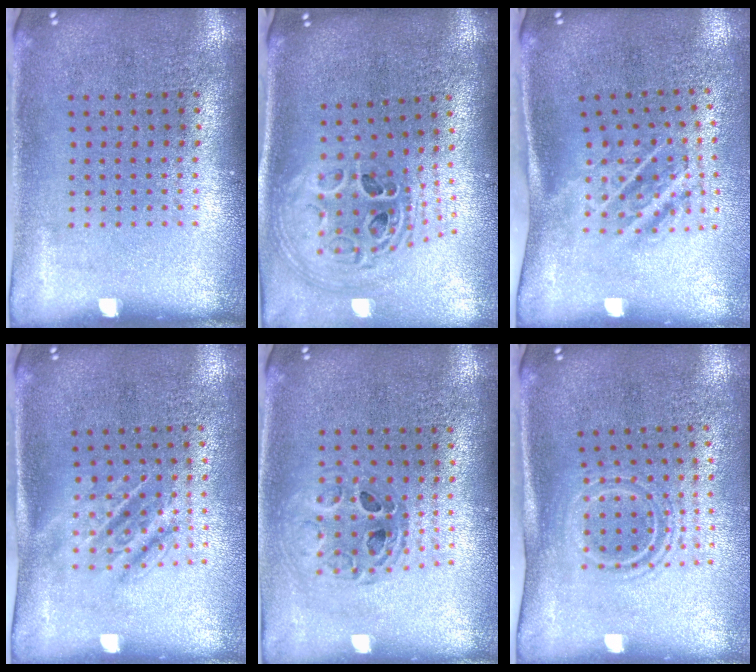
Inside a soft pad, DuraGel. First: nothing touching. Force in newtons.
{"total": 1.7, "press": 1.5, "slide": 0.9}
{"total": 1.8, "press": 1.2, "slide": 1.4}
{"total": 1.6, "press": 1.2, "slide": 1.0}
{"total": 0.9, "press": 0.8, "slide": 0.1}
{"total": 1.6, "press": 1.1, "slide": 1.2}